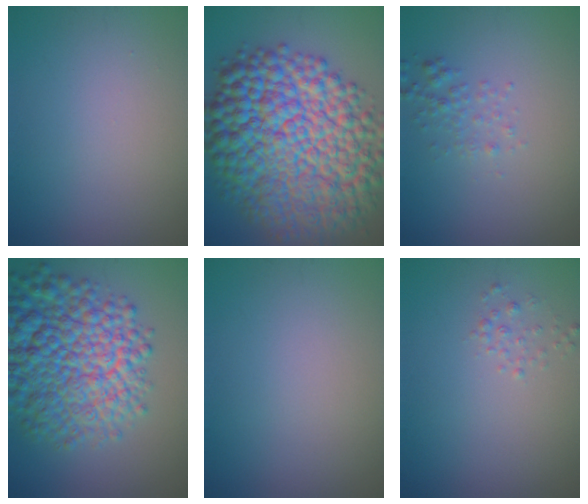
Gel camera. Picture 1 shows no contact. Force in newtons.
{"total": 16.1, "press": 16.1, "slide": 0.1}
{"total": 1.6, "press": 1.5, "slide": 0.2}
{"total": 11.7, "press": 11.7, "slide": 0.6}
{"total": 0.0}
{"total": 0.9, "press": 0.9, "slide": 0.0}